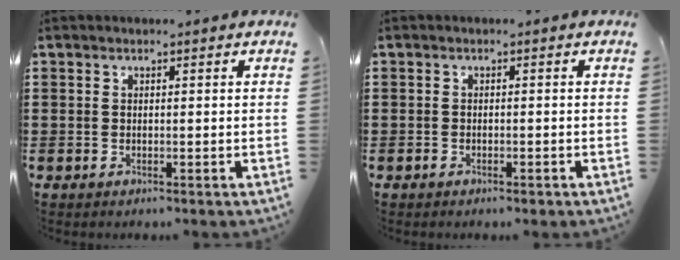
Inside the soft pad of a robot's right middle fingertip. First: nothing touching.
{"total": 0.8, "force": [-0.6, 0.3, 0.4], "torque": [-0.010, -0.003, -0.012]}